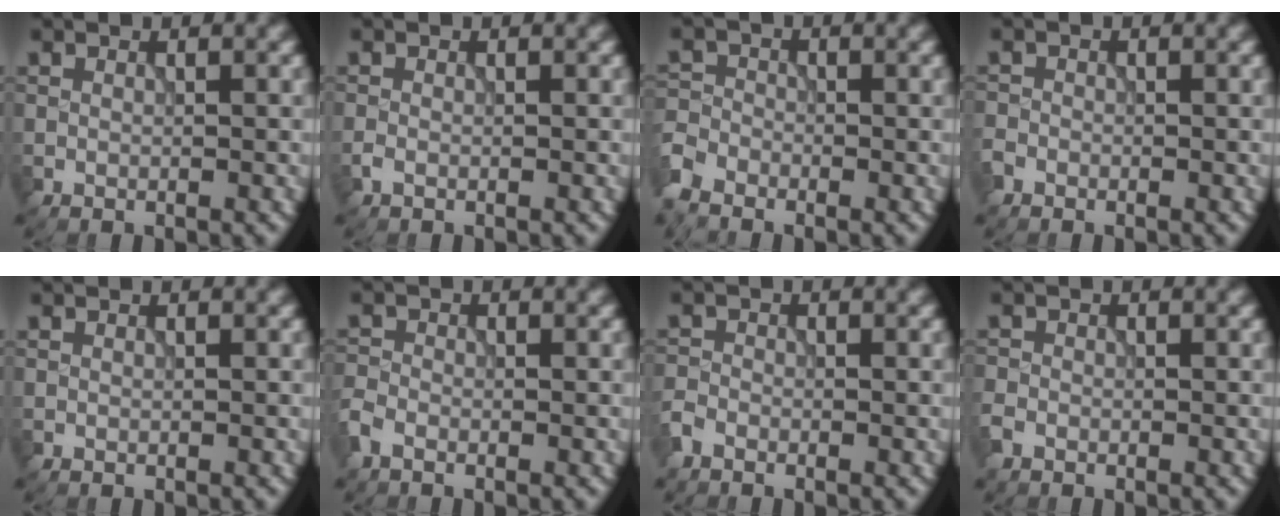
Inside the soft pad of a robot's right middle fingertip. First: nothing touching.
{"total": 0.7, "force": [-0.4, 0.3, 0.4], "torque": [-0.013, -0.002, -0.012]}
{"total": 3.5, "force": [-2.7, 1.8, 1.2], "torque": [-0.031, -0.007, -0.064]}
{"total": 1.1, "force": [-0.8, 0.7, 0.1], "torque": [0.001, 0.000, -0.022]}
{"total": 0.0}
{"total": 1.8, "force": [-1.3, 1.0, 0.9], "torque": [-0.020, 0.000, -0.037]}
{"total": 1.6, "force": [-1.3, 0.8, 0.5], "torque": [-0.010, -0.001, -0.035]}
{"total": 1.4, "force": [-1.0, 0.9, 0.4], "torque": [-0.008, -0.002, -0.026]}